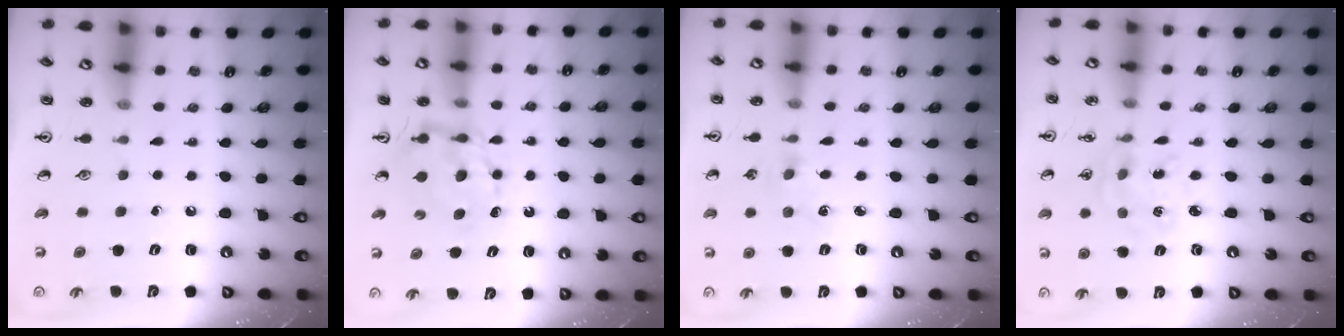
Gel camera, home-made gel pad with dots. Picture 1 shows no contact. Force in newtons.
{"total": 7.2, "press": 7.2, "slide": 0.3}
{"total": 2.5, "press": 2.5, "slide": 0.3}
{"total": 2.3, "press": 2.3, "slide": 0.2}